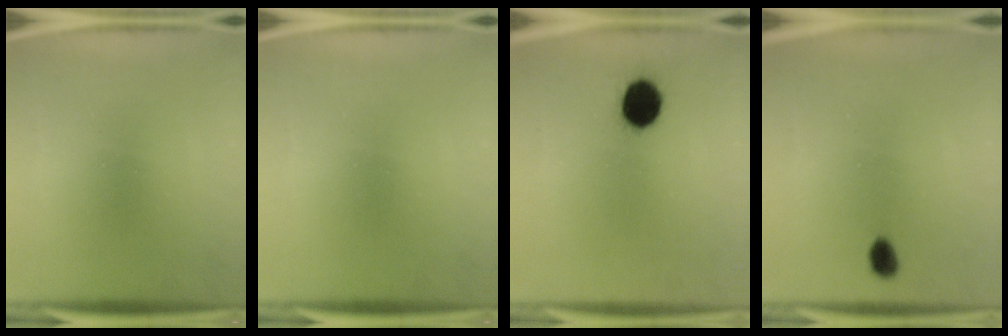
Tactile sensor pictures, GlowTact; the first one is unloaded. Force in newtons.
{"total": 0.0}
{"total": 10.1}
{"total": 2.7}